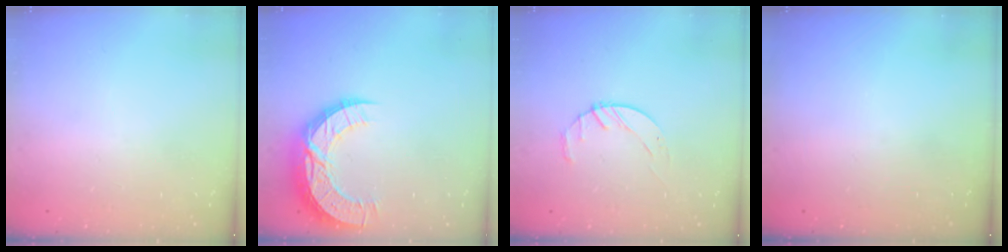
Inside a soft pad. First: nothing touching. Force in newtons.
{"total": 13.7, "press": 13.7, "slide": 1.0}
{"total": 4.8, "press": 4.7, "slide": 0.6}
{"total": 0.0}